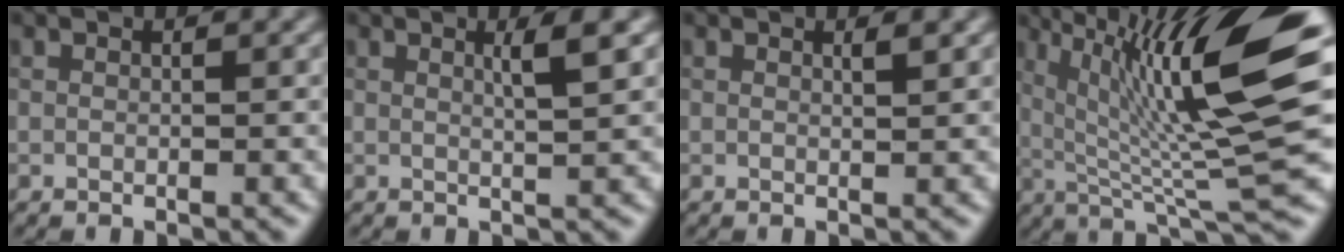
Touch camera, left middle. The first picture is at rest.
{"total": 2.4, "force": [0.9, 0.4, 2.1], "torque": [-0.027, 0.006, 0.010]}
{"total": 0.8, "force": [0.5, 0.2, 0.6], "torque": [-0.005, 0.002, 0.007]}
{"total": 13.8, "force": [4.4, 2.4, 12.9], "torque": [-0.203, 0.017, 0.080]}